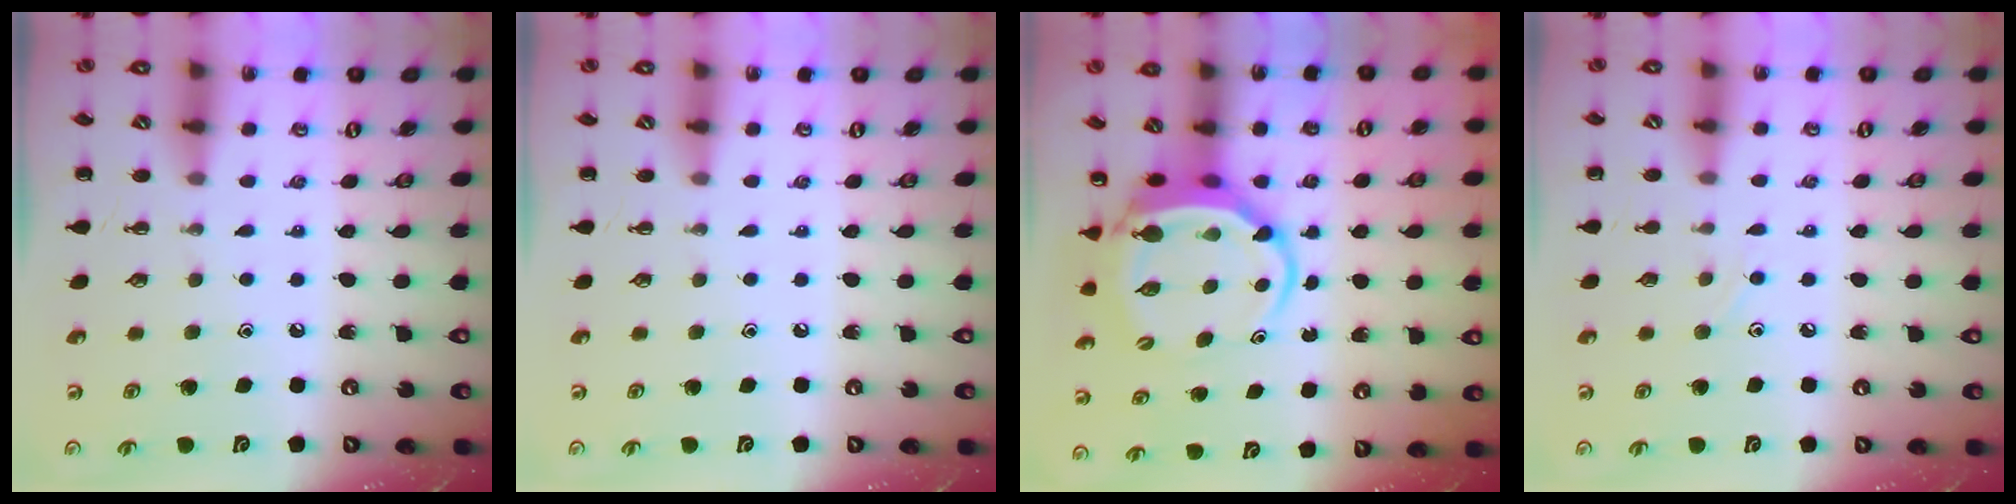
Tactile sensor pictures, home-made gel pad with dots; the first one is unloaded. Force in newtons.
{"total": 0.0}
{"total": 5.9, "press": 5.8, "slide": 1.1}
{"total": 4.4, "press": 4.2, "slide": 1.6}